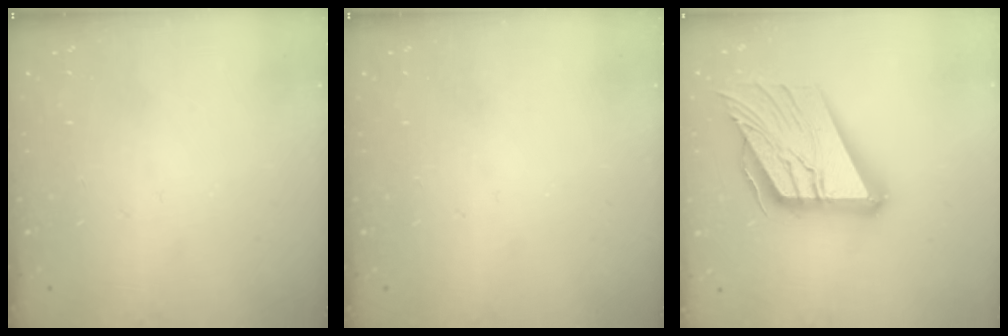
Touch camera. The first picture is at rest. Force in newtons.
{"total": 0.0}
{"total": 23.2, "press": 23.0, "slide": 2.7}